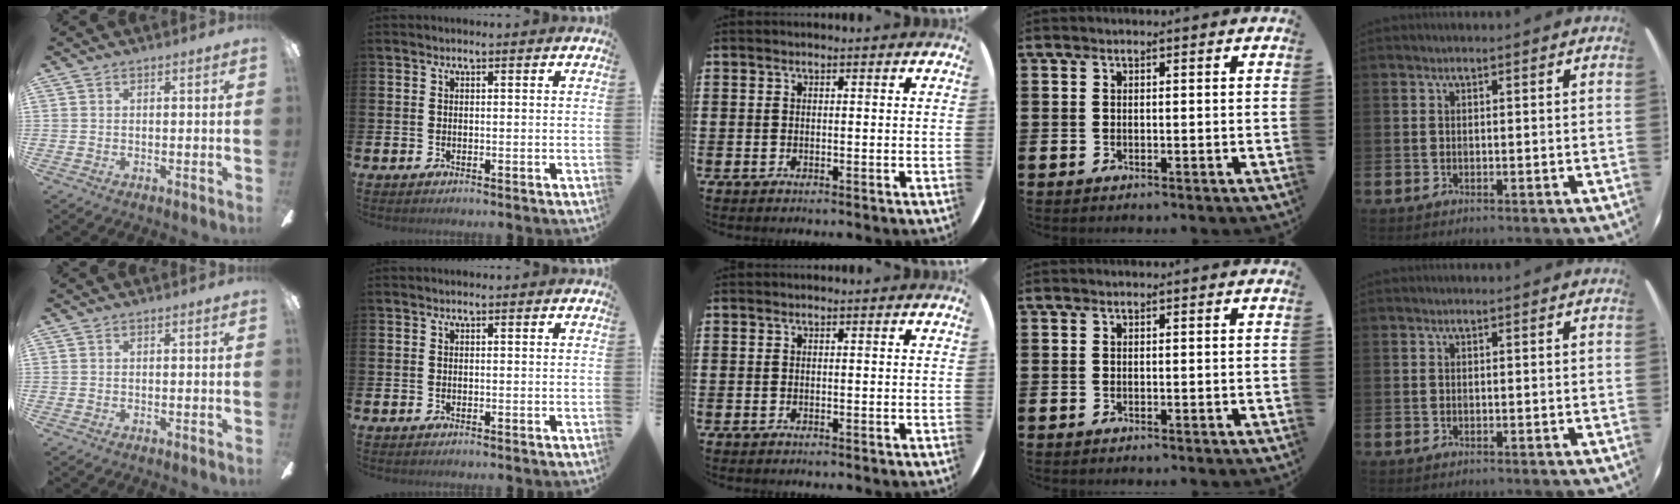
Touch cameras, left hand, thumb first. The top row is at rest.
{}